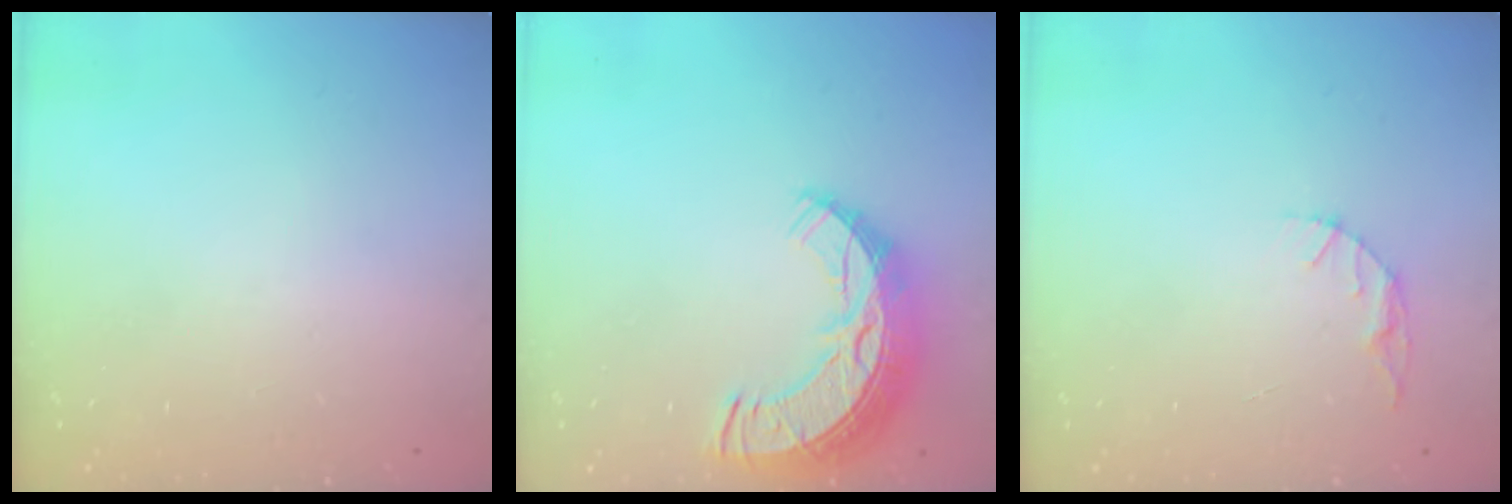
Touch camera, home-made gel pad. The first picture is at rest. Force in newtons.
{"total": 13.3, "press": 13.3, "slide": 0.9}
{"total": 3.8, "press": 3.7, "slide": 0.4}